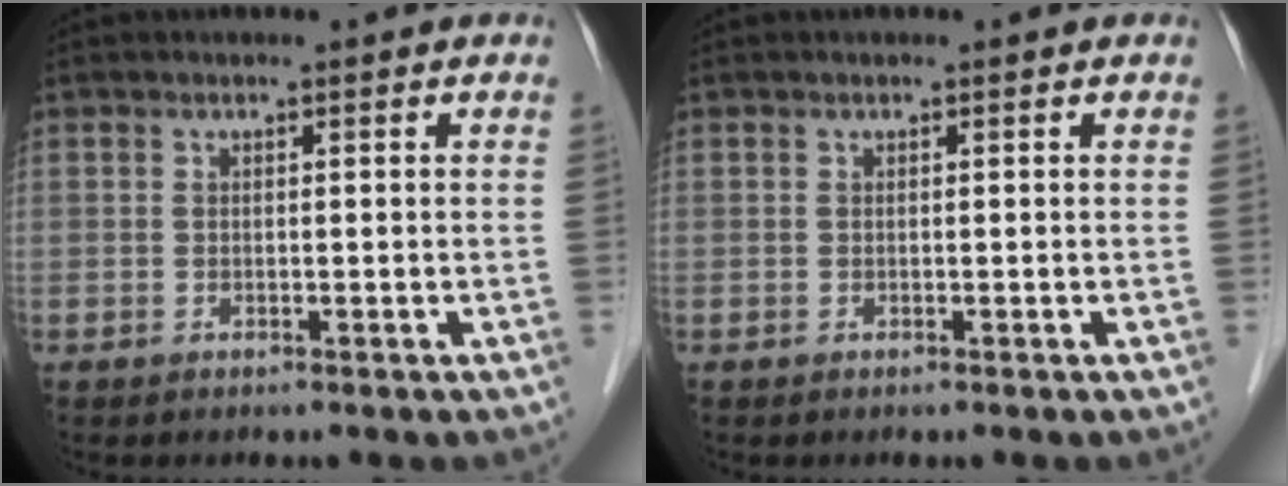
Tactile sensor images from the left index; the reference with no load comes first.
{"total": 0.0}